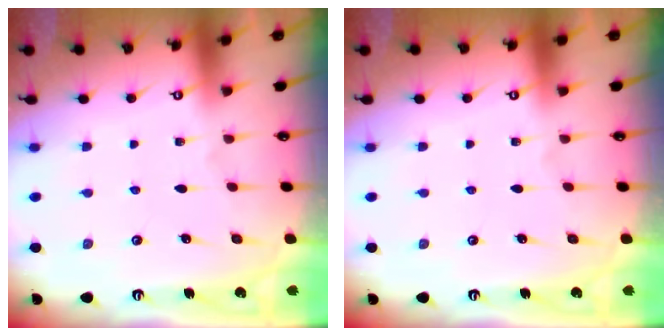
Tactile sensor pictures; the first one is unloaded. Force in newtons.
{"total": 0.0}